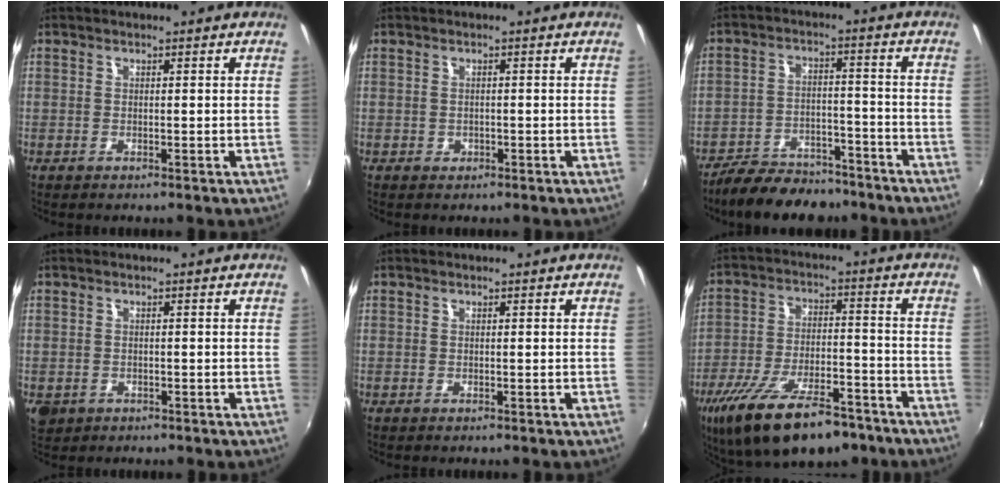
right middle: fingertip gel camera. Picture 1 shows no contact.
{"total": 1.2, "force": [-0.5, 1.1, 0.2], "torque": [-0.004, -0.003, -0.003]}
{"total": 12.7, "force": [-10.7, 4.8, 4.8], "torque": [-0.110, 0.002, -0.158]}
{"total": 4.0, "force": [-1.3, 3.2, 1.9], "torque": [-0.041, -0.009, -0.017]}
{"total": 0.0}
{"total": 20.4, "force": [-14.2, 7.6, 12.4], "torque": [-0.242, -0.036, -0.224]}